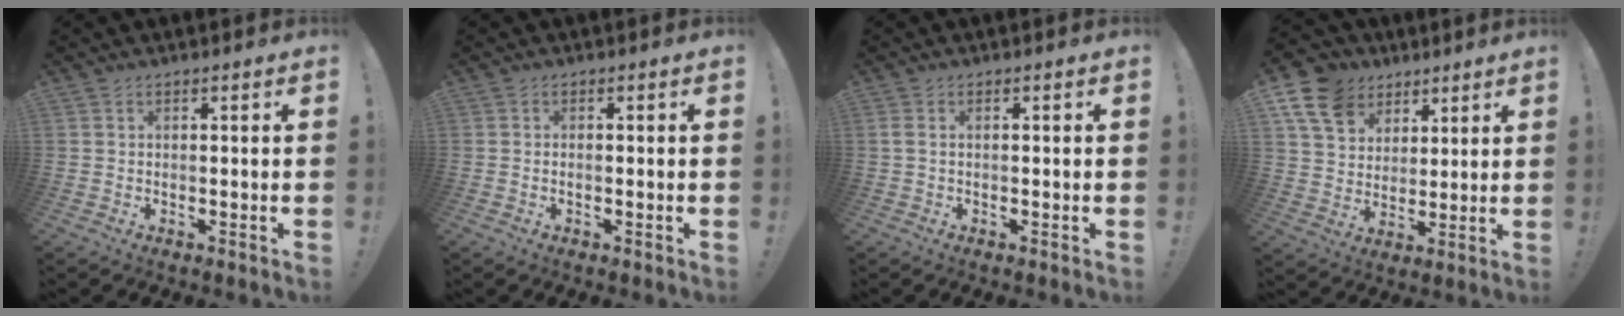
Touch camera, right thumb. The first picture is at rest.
{"total": 1.0, "force": [-0.6, 0.1, 0.8], "torque": [-0.023, 0.004, -0.009]}
{"total": 1.4, "force": [-0.3, 0.1, 1.3], "torque": [-0.032, 0.007, -0.005]}
{"total": 13.7, "force": [7.4, 10.1, 5.5], "torque": [-0.098, -0.038, 0.149]}